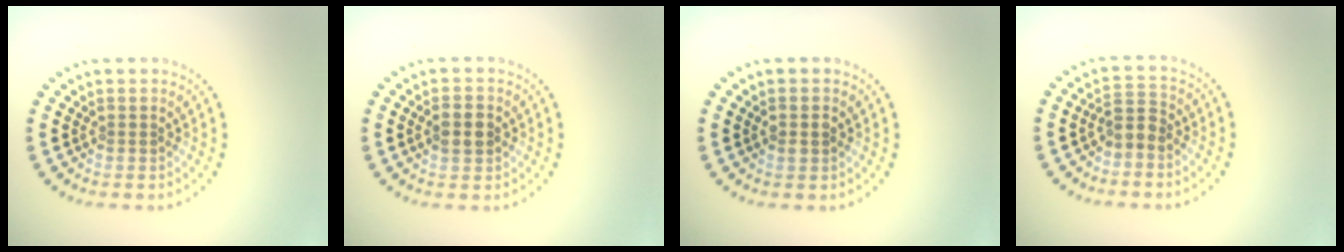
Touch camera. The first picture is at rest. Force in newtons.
{"total": 2.6, "press": 2.6, "slide": 0.1}
{"total": 1.5, "press": 1.5, "slide": 0.1}
{"total": 1.8, "press": 1.6, "slide": 1.0}